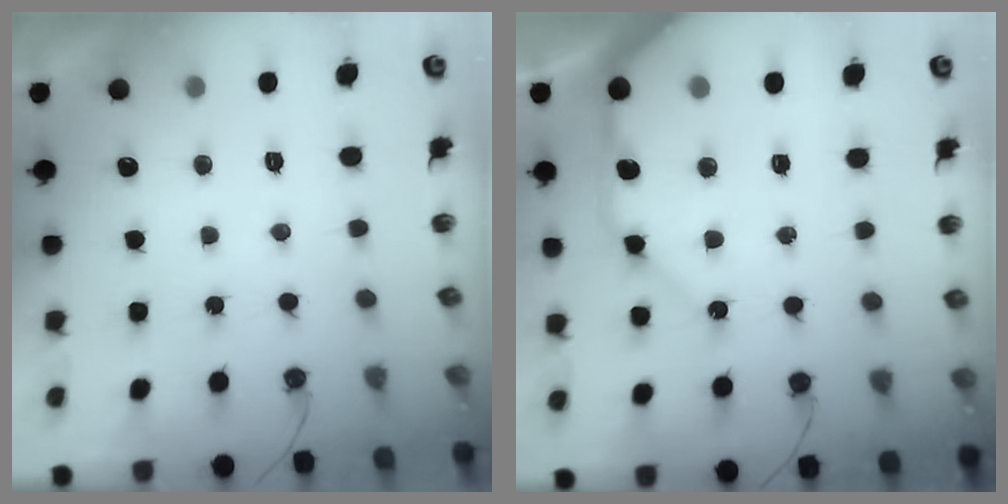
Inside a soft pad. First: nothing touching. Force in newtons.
{"total": 17.0, "press": 16.8, "slide": 2.6}